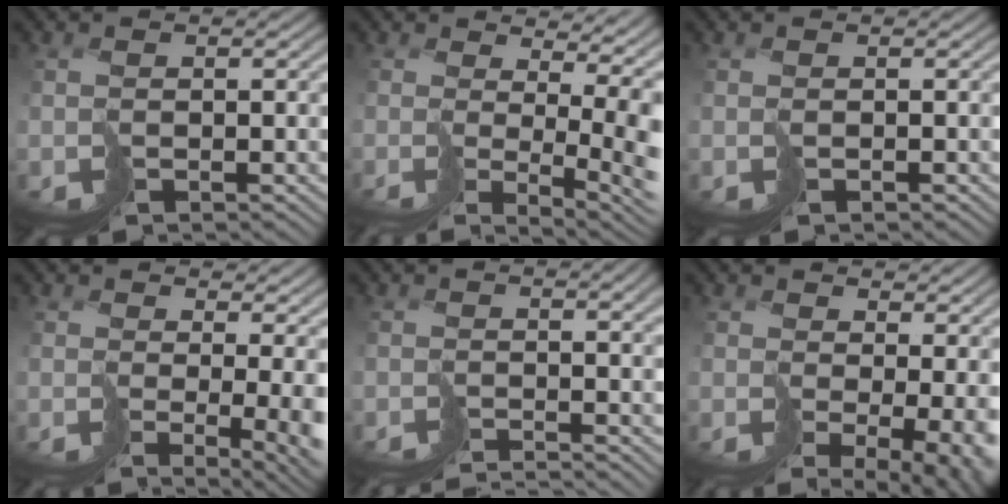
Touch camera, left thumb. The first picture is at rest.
{"total": 9.7, "force": [0.9, 3.9, 8.9], "torque": [-0.119, -0.020, 0.049]}
{"total": 0.6, "force": [-0.3, -0.4, -0.4], "torque": [0.012, 0.001, -0.002]}
{"total": 7.5, "force": [0.6, 2.3, 7.1], "torque": [-0.096, -0.019, 0.038]}
{"total": 3.8, "force": [-2.7, -0.3, 2.6], "torque": [-0.017, -0.008, -0.037]}
{"total": 9.2, "force": [0.0, 4.3, 8.2], "torque": [-0.124, -0.036, 0.047]}